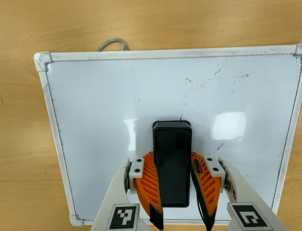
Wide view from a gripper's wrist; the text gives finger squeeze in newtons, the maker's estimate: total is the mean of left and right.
{"total": 12.9, "left": 12.4, "right": 13.3}